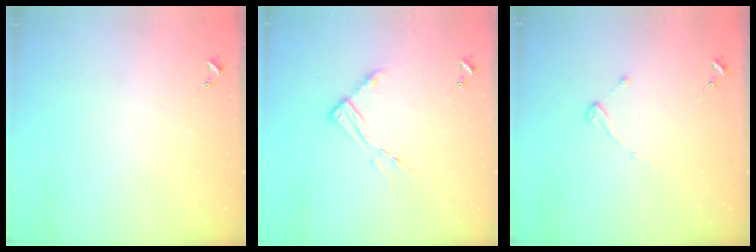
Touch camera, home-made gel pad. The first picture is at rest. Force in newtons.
{"total": 8.6, "press": 8.5, "slide": 0.9}
{"total": 2.6, "press": 2.5, "slide": 0.4}